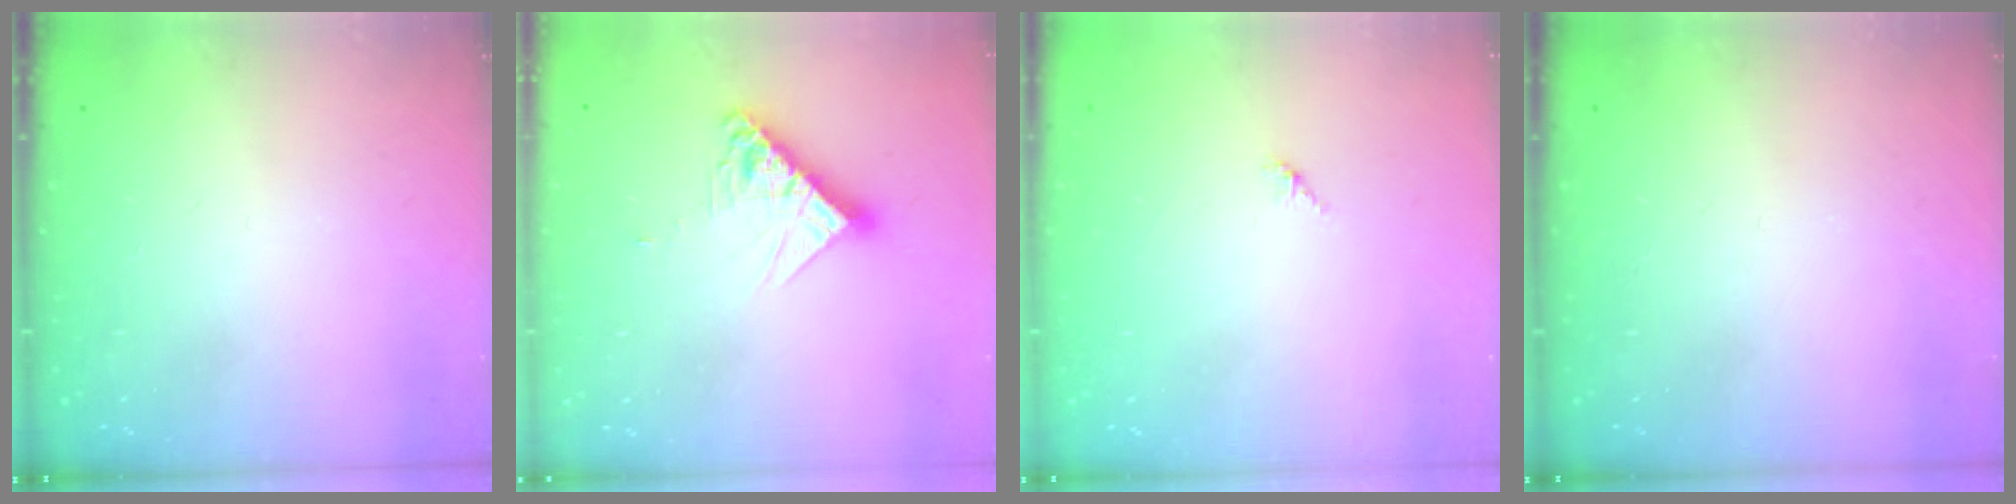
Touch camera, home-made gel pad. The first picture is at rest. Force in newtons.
{"total": 10.7, "press": 10.6, "slide": 1.0}
{"total": 1.5, "press": 1.4, "slide": 0.4}
{"total": 0.0}